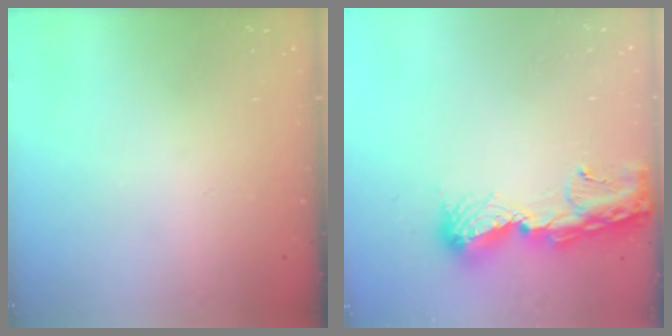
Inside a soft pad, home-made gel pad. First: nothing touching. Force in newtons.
{"total": 12.9, "press": 12.9, "slide": 1.3}